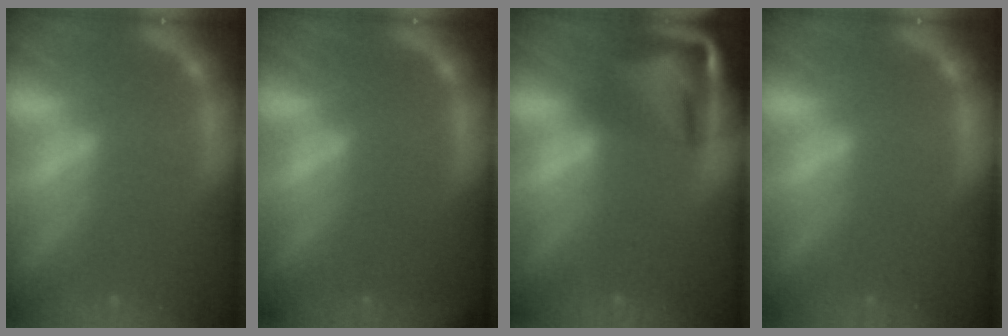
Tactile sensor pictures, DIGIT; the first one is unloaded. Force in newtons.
{"total": 0.9}
{"total": 8.4}
{"total": 0.0}